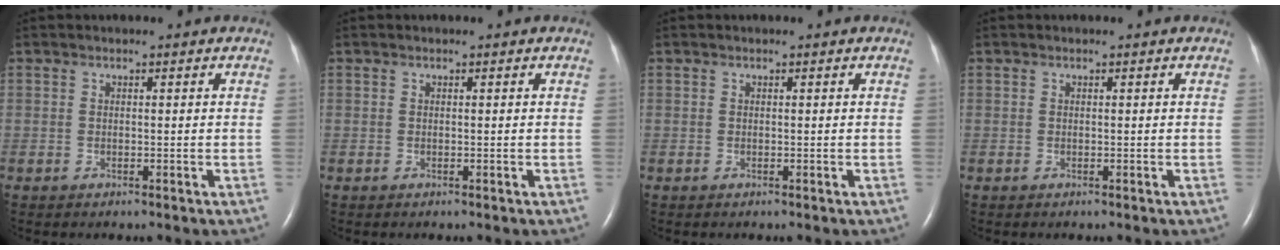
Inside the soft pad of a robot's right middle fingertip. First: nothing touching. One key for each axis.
{"total": 0.0}
{"total": 0.0}
{"total": 0.0}